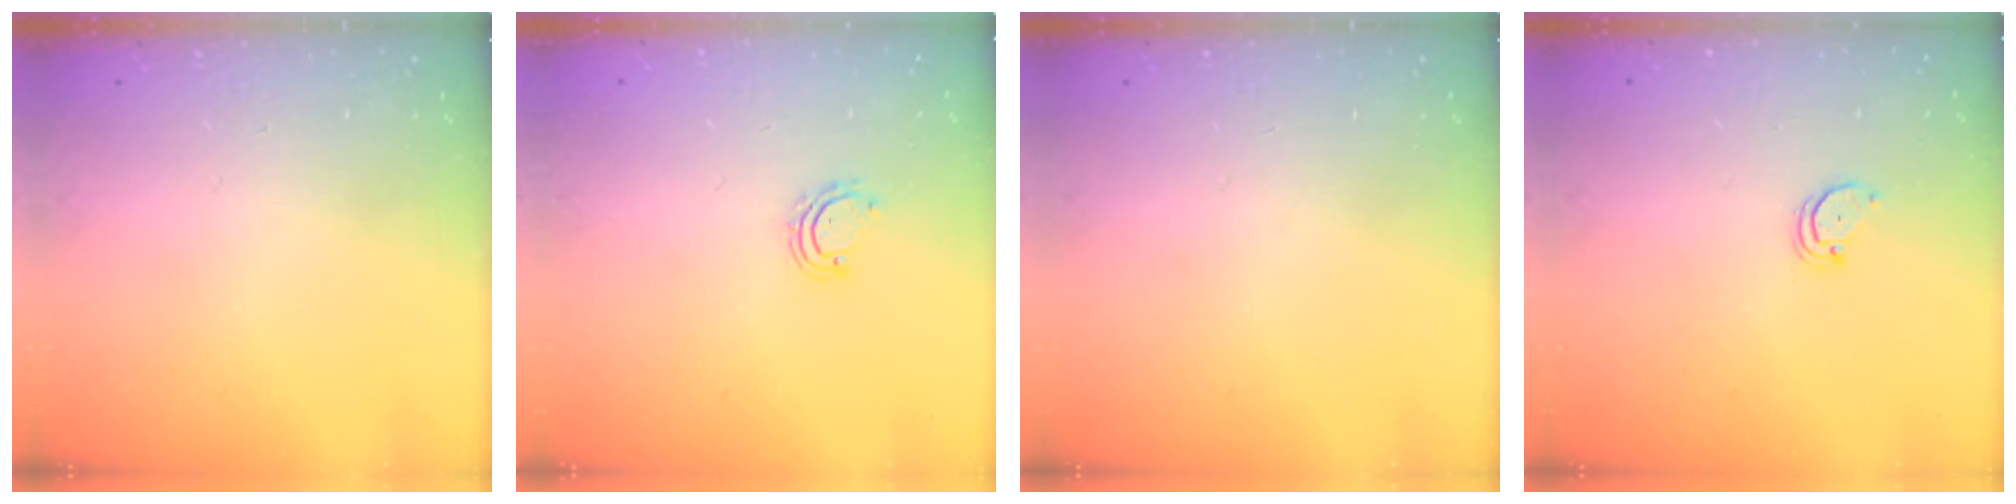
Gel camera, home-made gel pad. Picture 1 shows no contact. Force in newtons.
{"total": 3.2, "press": 3.1, "slide": 0.2}
{"total": 0.0}
{"total": 1.5, "press": 1.5, "slide": 0.2}